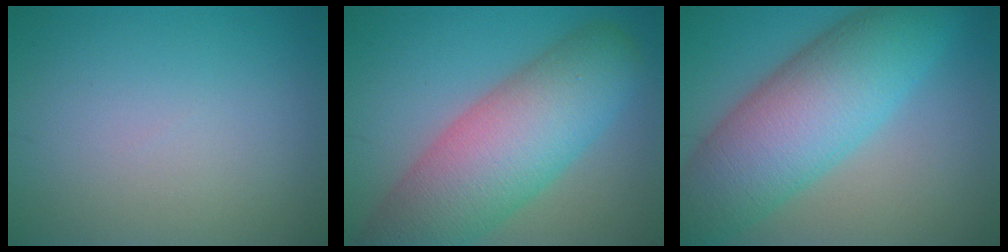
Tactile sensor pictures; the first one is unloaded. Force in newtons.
{"total": 10.8, "press": 10.8, "slide": 0.5}
{"total": 11.2, "press": 11.2, "slide": 0.2}